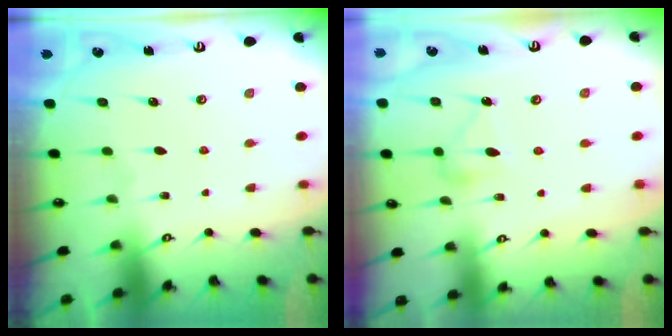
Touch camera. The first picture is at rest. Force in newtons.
{"total": 9.6, "press": 9.6, "slide": 0.4}